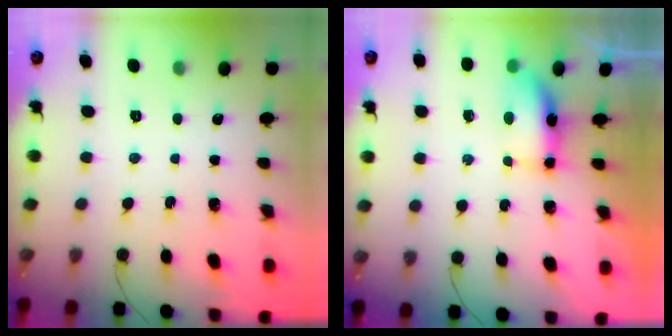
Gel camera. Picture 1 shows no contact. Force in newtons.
{"total": 7.7, "press": 7.3, "slide": 2.5}